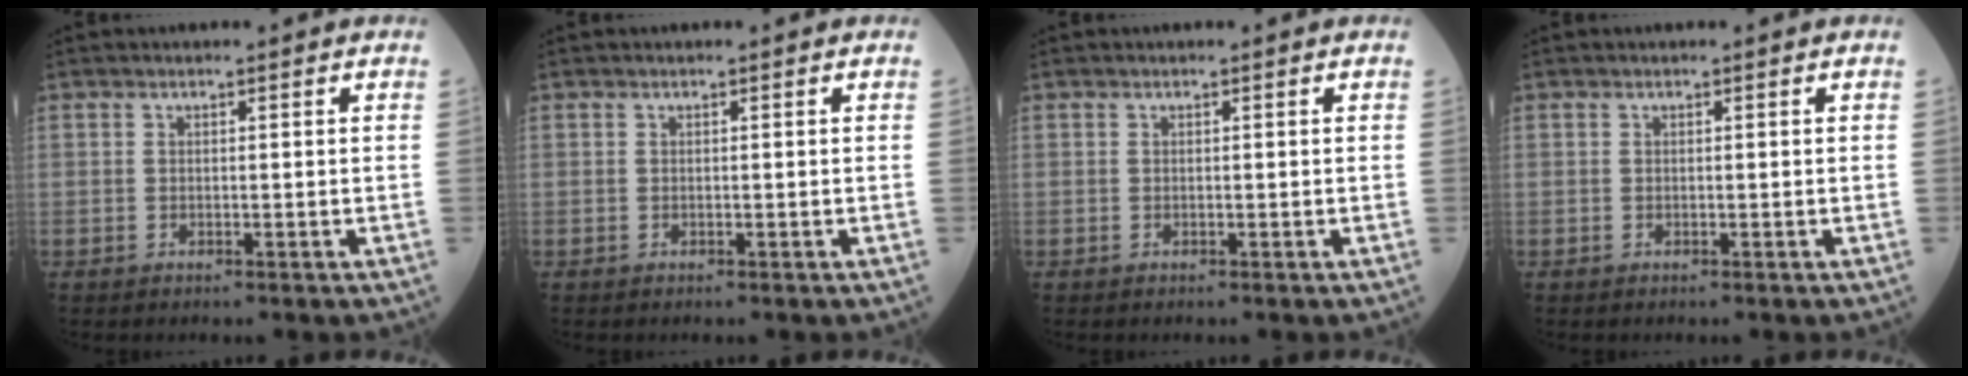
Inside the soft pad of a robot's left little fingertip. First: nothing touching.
{"total": 0.0}
{"total": 0.0}
{"total": 0.0}